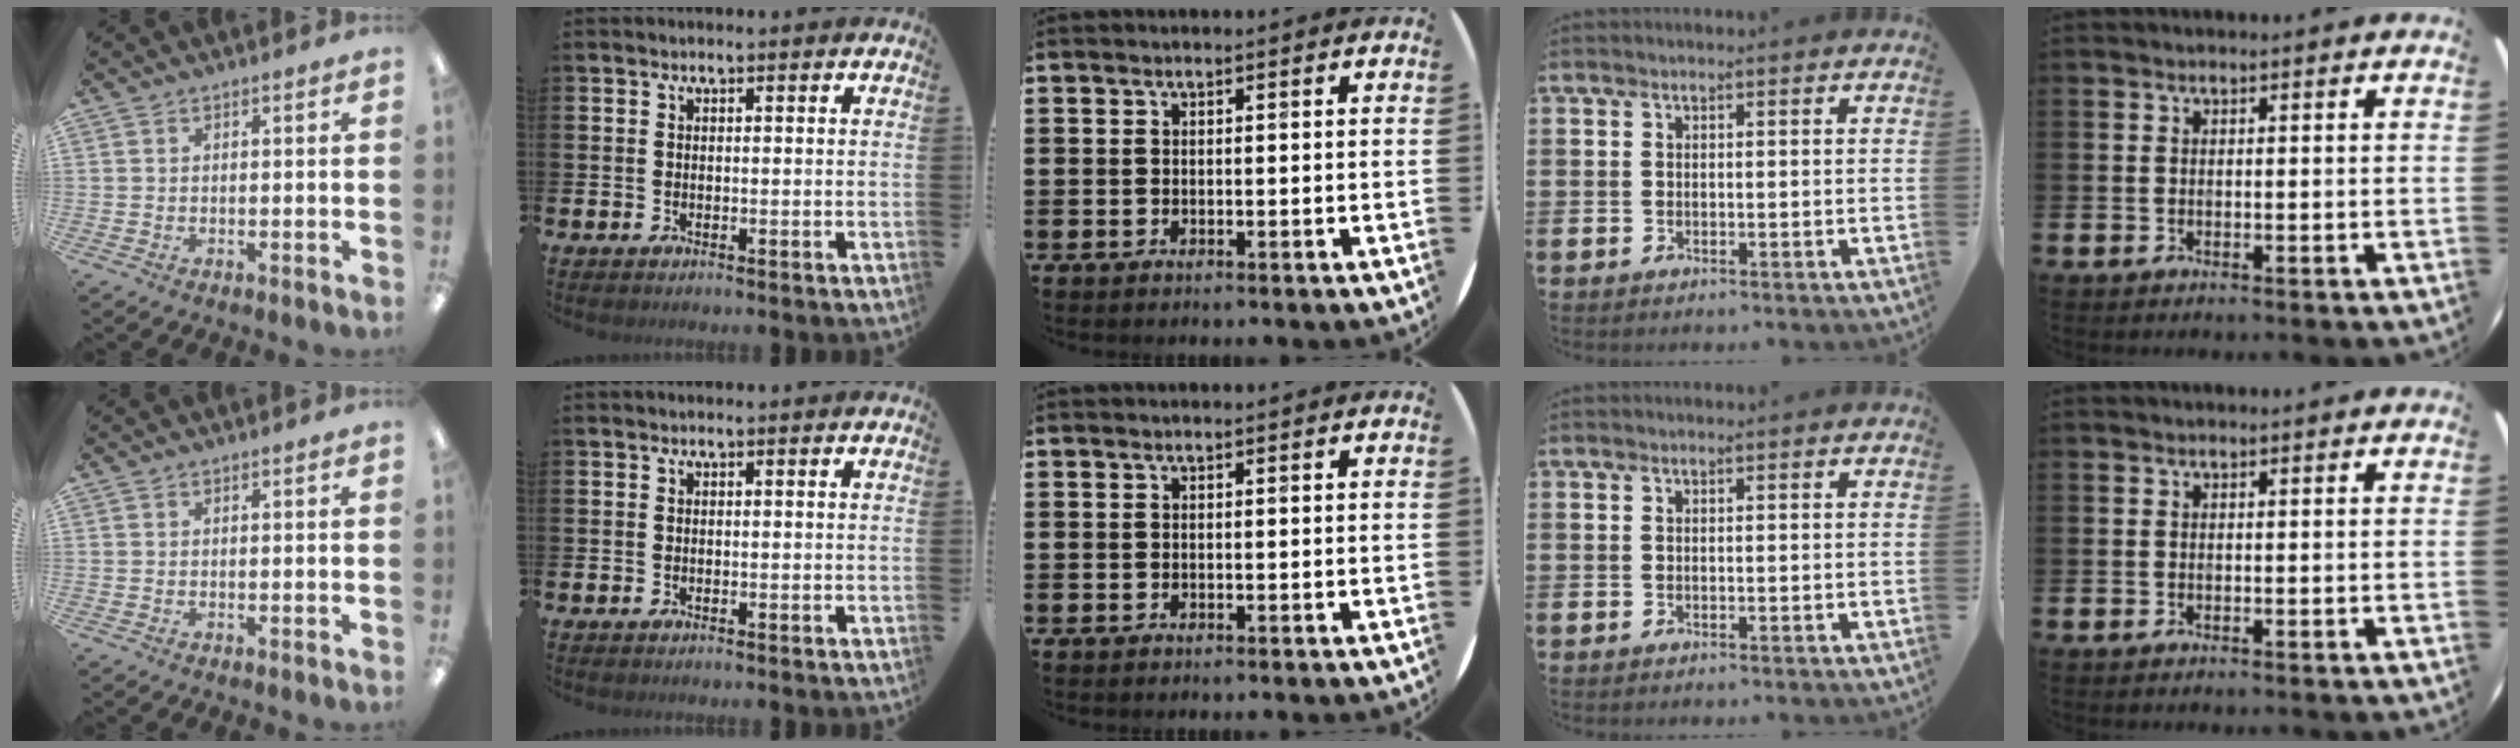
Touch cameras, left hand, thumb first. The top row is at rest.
{}